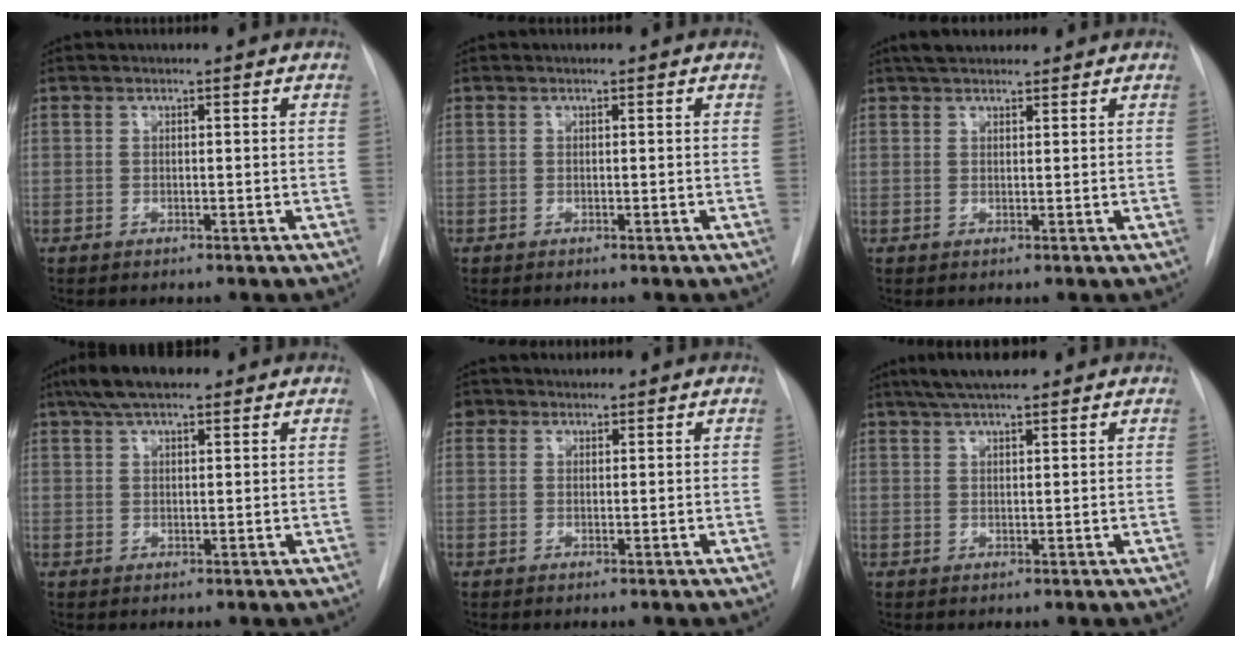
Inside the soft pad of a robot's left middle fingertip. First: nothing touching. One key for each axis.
{"total": 0.0}
{"total": 4.6, "fx": 3.9, "fy": 1.5, "fz": 1.8, "tx": -0.026, "ty": 0.030, "tz": 0.063}
{"total": 6.3, "fx": 4.7, "fy": 2.0, "fz": 3.8, "tx": -0.072, "ty": 0.024, "tz": 0.081}
{"total": 1.9, "fx": 1.2, "fy": 1.4, "fz": 0.0, "tx": 0.005, "ty": 0.014, "tz": 0.019}
{"total": 5.8, "fx": 4.8, "fy": 0.8, "fz": 3.3, "tx": -0.056, "ty": 0.023, "tz": 0.080}